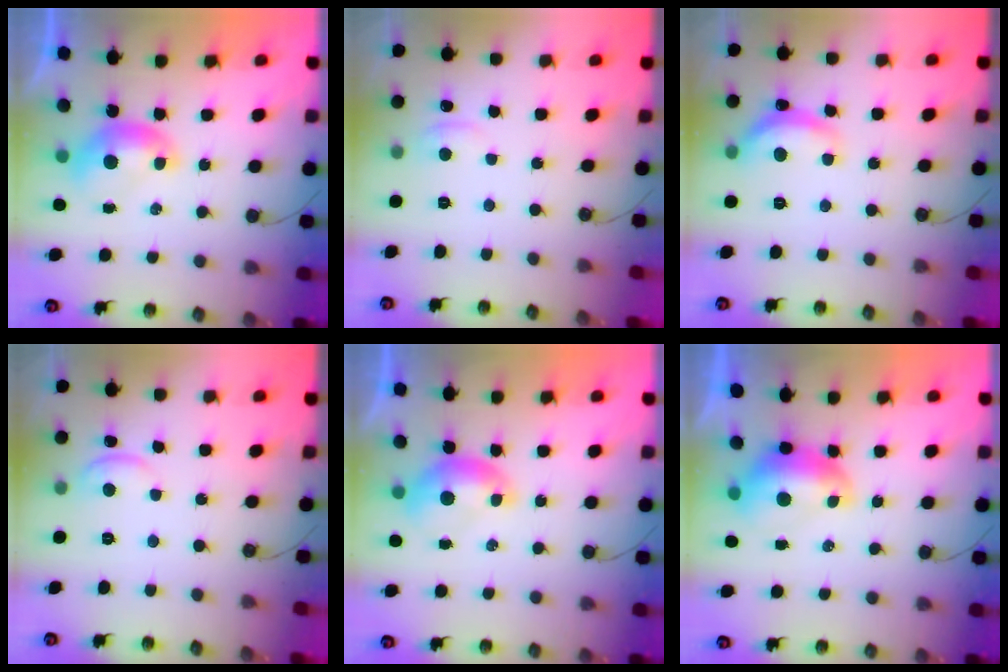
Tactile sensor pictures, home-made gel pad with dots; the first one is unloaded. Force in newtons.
{"total": 1.5, "press": 1.4, "slide": 0.5}
{"total": 6.7, "press": 6.7, "slide": 0.6}
{"total": 0.5, "press": 0.1, "slide": 0.5}
{"total": 0.0}
{"total": 2.0, "press": 1.9, "slide": 0.7}